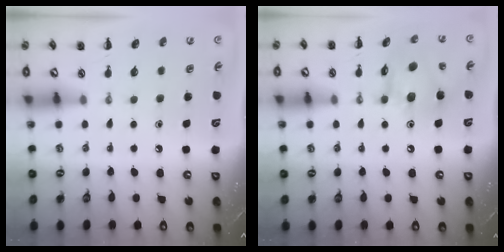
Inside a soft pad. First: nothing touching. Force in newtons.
{"total": 14.7, "press": 14.4, "slide": 3.3}